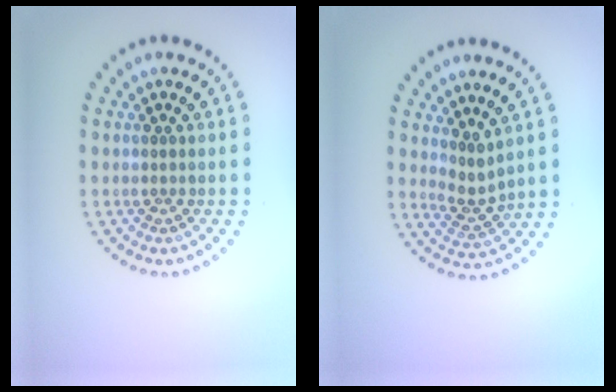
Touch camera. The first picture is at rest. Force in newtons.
{"total": 2.0, "press": 1.3, "slide": 1.5}